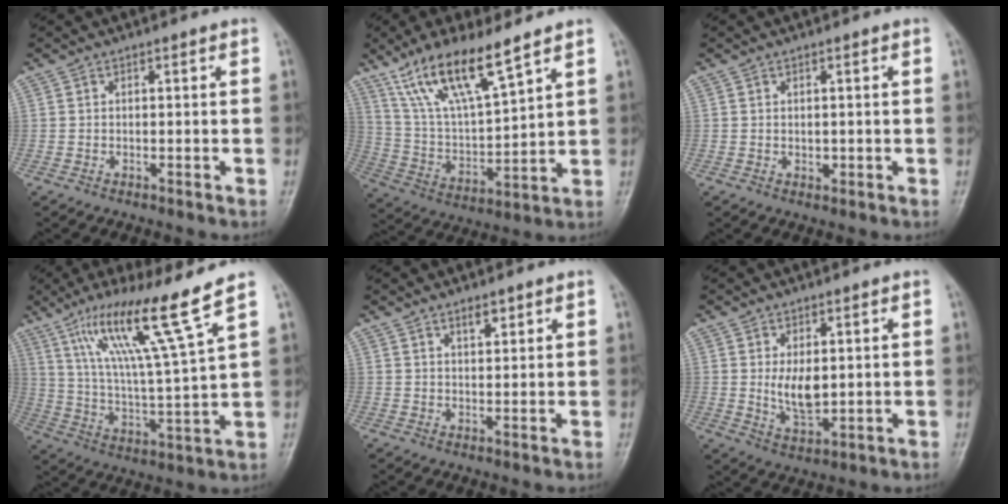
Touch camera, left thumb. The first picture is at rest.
{"total": 15.7, "force": [10.6, 3.7, 11.0], "torque": [-0.196, -0.045, 0.217]}
{"total": 1.2, "force": [0.2, 0.9, 0.7], "torque": [-0.011, -0.003, 0.007]}
{"total": 16.4, "force": [10.2, -0.5, 12.8], "torque": [-0.220, -0.053, 0.183]}
{"total": 2.6, "force": [1.9, 1.0, 1.5], "torque": [-0.020, -0.013, 0.032]}
{"total": 6.4, "force": [0.9, 3.6, 5.3], "torque": [-0.080, -0.017, 0.026]}